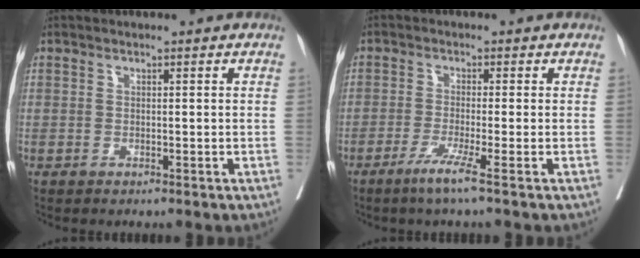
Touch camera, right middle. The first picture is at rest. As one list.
[{"total": 3.9, "force": [-2.3, -0.9, 3.0], "torque": [-0.057, -0.012, -0.050]}]